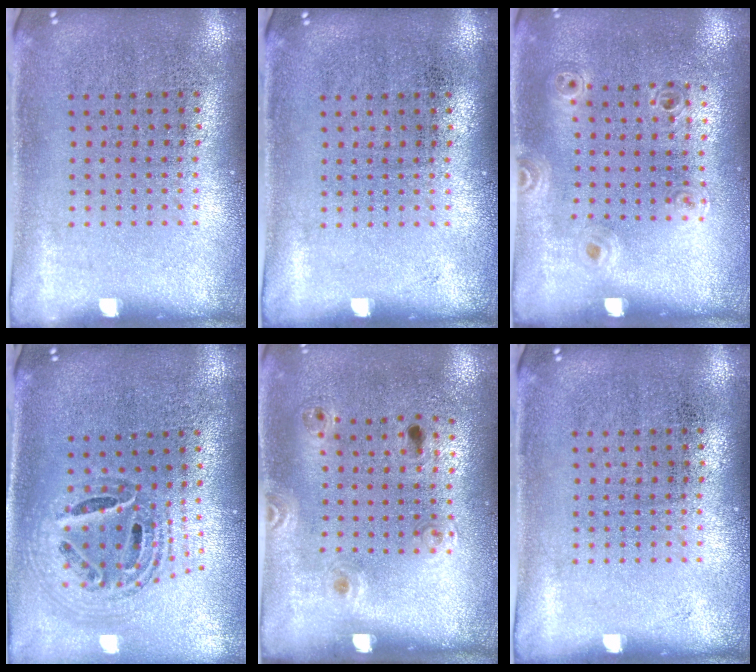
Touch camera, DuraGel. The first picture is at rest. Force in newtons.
{"total": 0.0}
{"total": 0.9, "press": 0.8, "slide": 0.3}
{"total": 1.3, "press": 1.2, "slide": 0.5}
{"total": 1.4, "press": 0.8, "slide": 1.1}
{"total": 0.0}